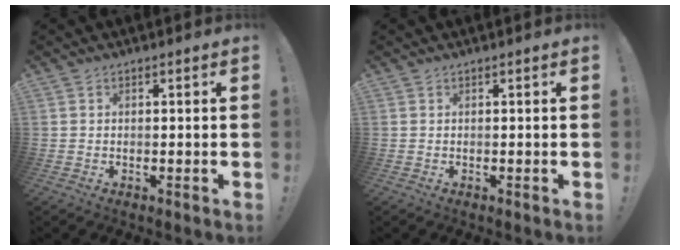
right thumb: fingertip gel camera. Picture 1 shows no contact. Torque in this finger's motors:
{"motor_torque": [0.00, 0.00, 0.00, 0.00, 0.00]}